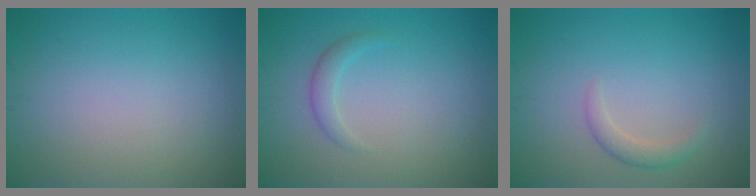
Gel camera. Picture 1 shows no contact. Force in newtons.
{"total": 1.4, "press": 1.4, "slide": 0.1}
{"total": 1.6, "press": 1.6, "slide": 0.1}